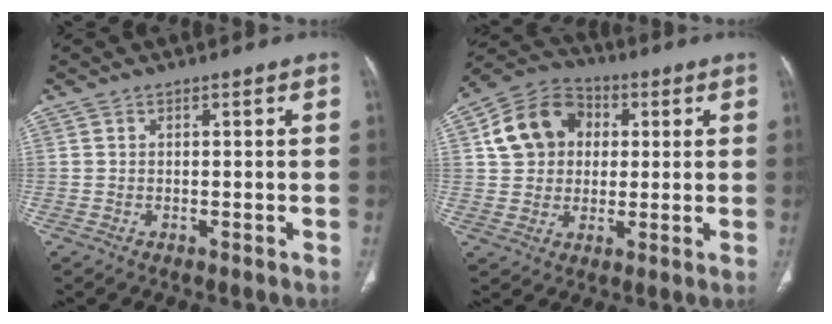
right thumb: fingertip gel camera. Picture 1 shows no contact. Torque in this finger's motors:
{"motor_torque": [-0.87, 1.27, 0.33, -0.04, 0.12]}